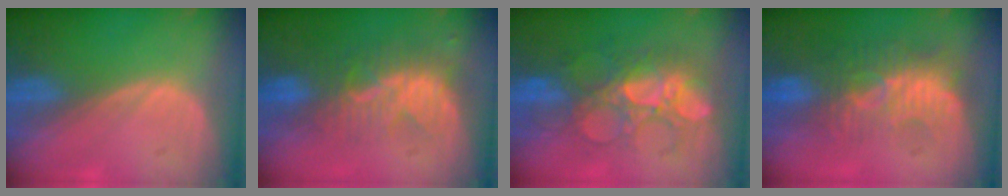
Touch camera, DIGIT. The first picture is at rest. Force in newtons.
{"total": 8.6, "press": 7.8, "slide": 3.5}
{"total": 8.8, "press": 8.6, "slide": 1.6}
{"total": 9.5, "press": 8.8, "slide": 3.7}